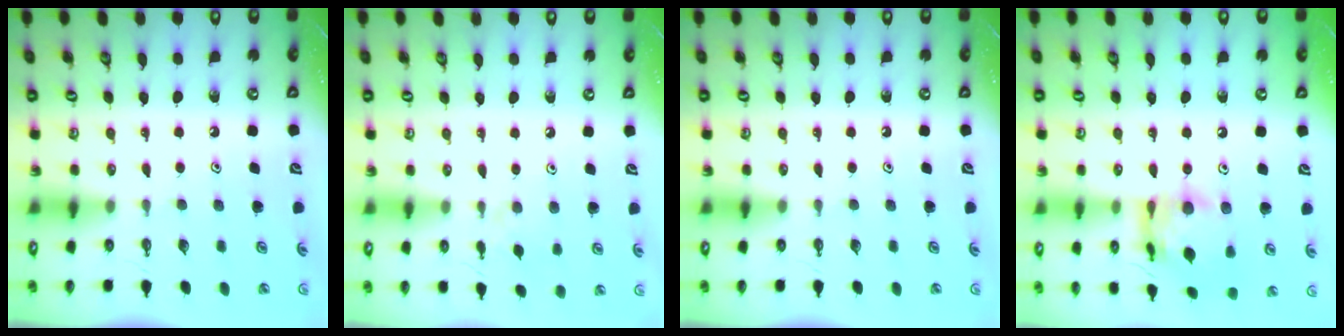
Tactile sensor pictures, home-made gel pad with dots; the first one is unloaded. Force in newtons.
{"total": 2.6, "press": 2.5, "slide": 0.5}
{"total": 0.0}
{"total": 14.5, "press": 14.4, "slide": 1.4}